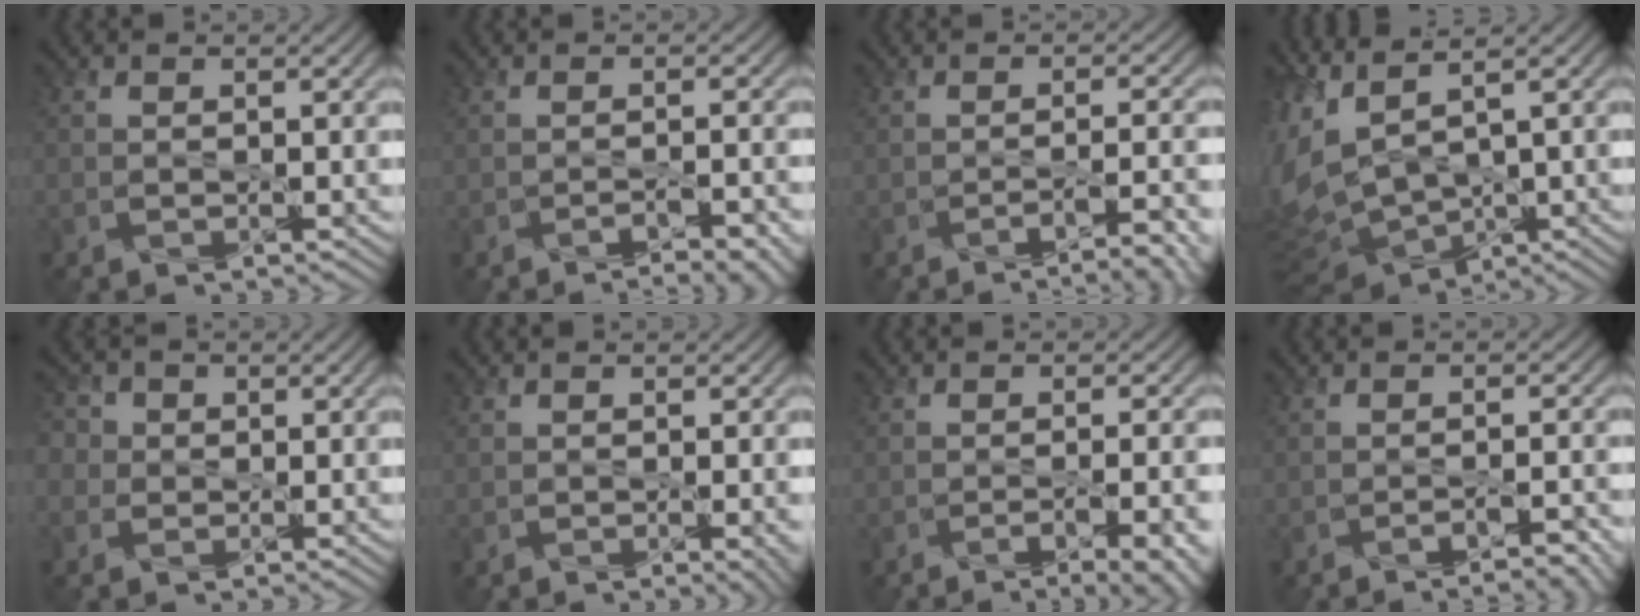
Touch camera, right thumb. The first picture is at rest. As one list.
[{"total": 4.4, "force": [-2.9, 0.9, 3.1], "torque": [-0.042, 0.004, -0.036]}, {"total": 6.7, "force": [-4.1, 1.6, 5.1], "torque": [-0.067, 0.001, -0.053]}, {"total": 10.1, "force": [1.7, 4.6, 8.8], "torque": [-0.249, -0.012, 0.063]}, {"total": 4.5, "force": [1.4, 3.9, 1.8], "torque": [-0.050, 0.016, -0.002]}, {"total": 1.8, "force": [-0.2, 0.4, 1.7], "torque": [-0.030, -0.003, 0.002]}, {"total": 7.9, "force": [-4.3, 2.4, 6.2], "torque": [-0.075, 0.000, -0.039]}, {"total": 3.6, "force": [-2.3, 0.7, 2.7], "torque": [-0.036, 0.004, -0.029]}]